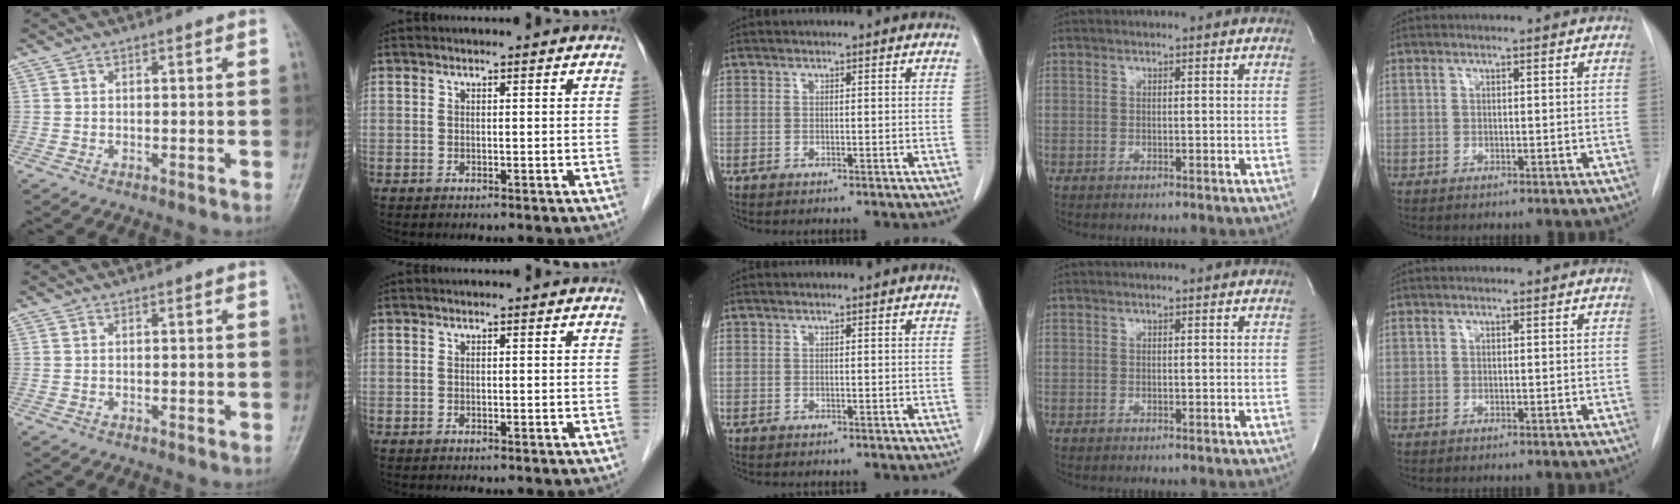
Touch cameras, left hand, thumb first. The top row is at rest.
{}